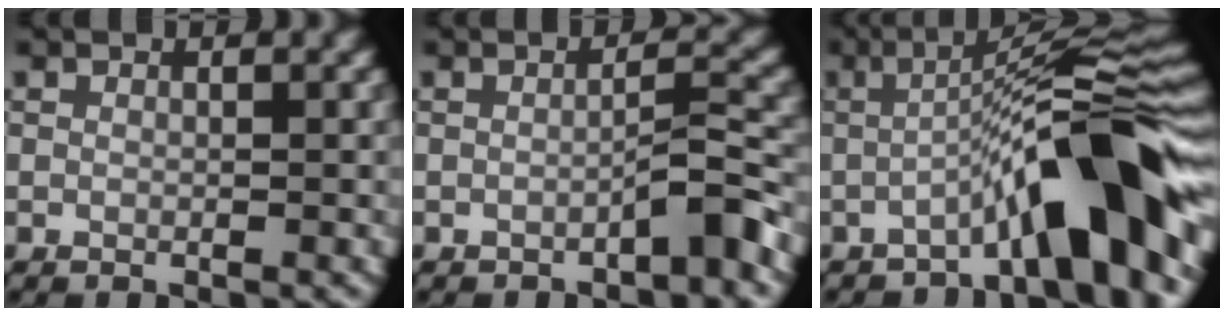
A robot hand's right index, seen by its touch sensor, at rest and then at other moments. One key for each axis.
{"total": 2.5, "fx": -1.6, "fy": 0.1, "fz": 2.0, "tx": -0.029, "ty": 0.018, "tz": -0.028}
{"total": 9.0, "fx": -3.7, "fy": 1.2, "fz": 8.1, "tx": -0.109, "ty": 0.026, "tz": -0.068}